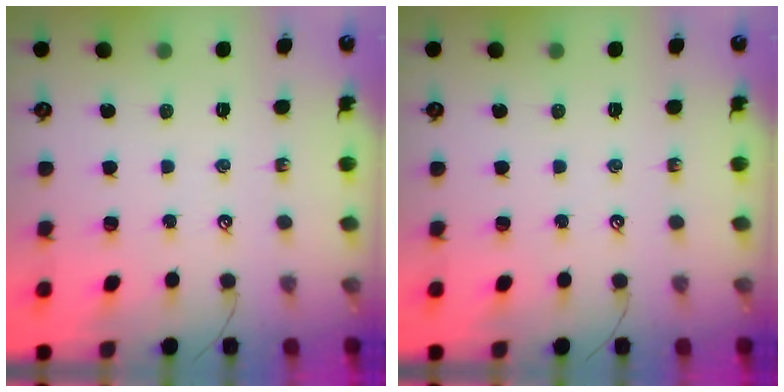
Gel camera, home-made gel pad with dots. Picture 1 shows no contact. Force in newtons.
{"total": 0.0}